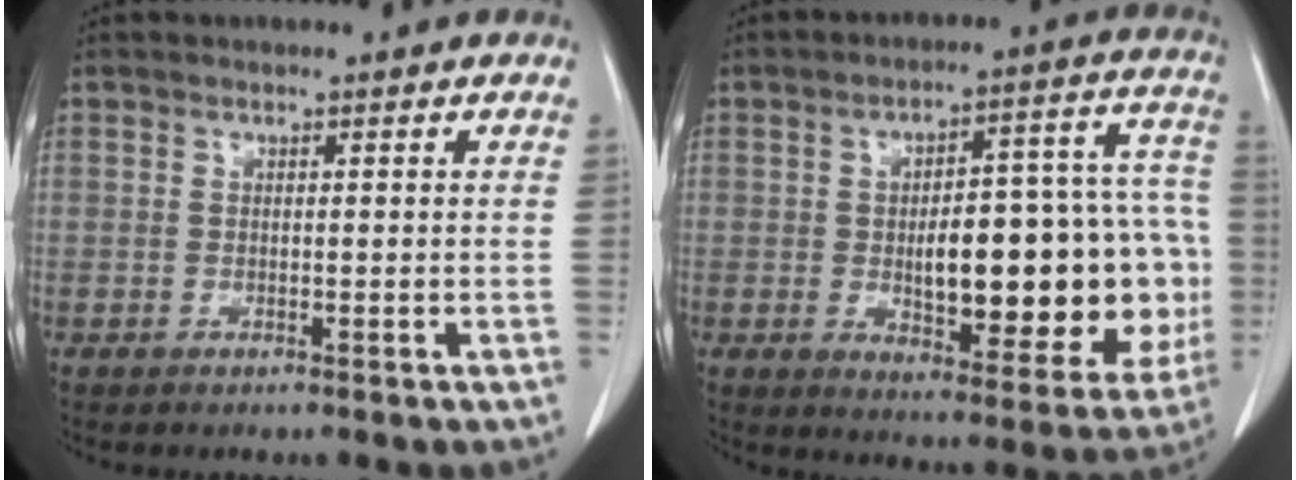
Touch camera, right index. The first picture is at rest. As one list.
[{"total": 22.3, "force": [-2.6, 7.9, 20.7], "torque": [-0.215, 0.040, -0.011]}]